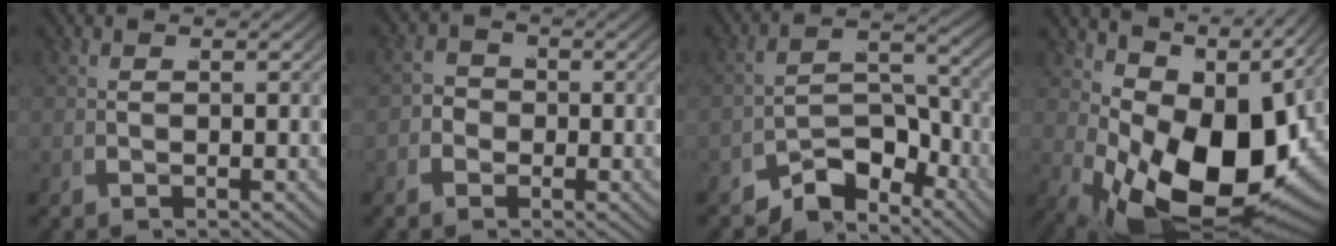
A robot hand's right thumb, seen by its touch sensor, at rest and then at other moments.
{"total": 2.7, "force": [-1.1, 2.4, 0.6], "torque": [-0.017, -0.005, -0.027]}
{"total": 6.3, "force": [-4.5, 3.0, 3.2], "torque": [-0.051, -0.019, -0.074]}
{"total": 17.0, "force": [-0.7, 9.9, 13.8], "torque": [-0.233, -0.047, 0.020]}